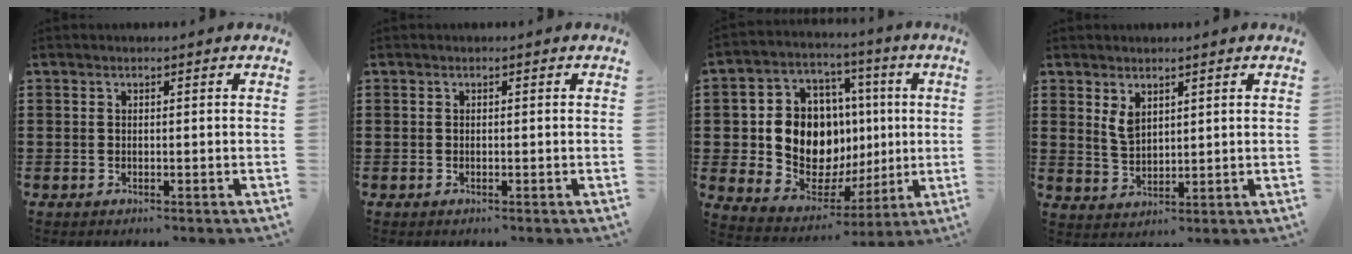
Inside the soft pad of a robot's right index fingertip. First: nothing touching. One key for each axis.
{"total": 0.0}
{"total": 11.9, "fx": 1.0, "fy": 10.1, "fz": 6.3, "tx": -0.139, "ty": -0.010, "tz": 0.026}
{"total": 3.3, "fx": 1.9, "fy": 1.8, "fz": 1.9, "tx": -0.043, "ty": 0.005, "tz": 0.036}